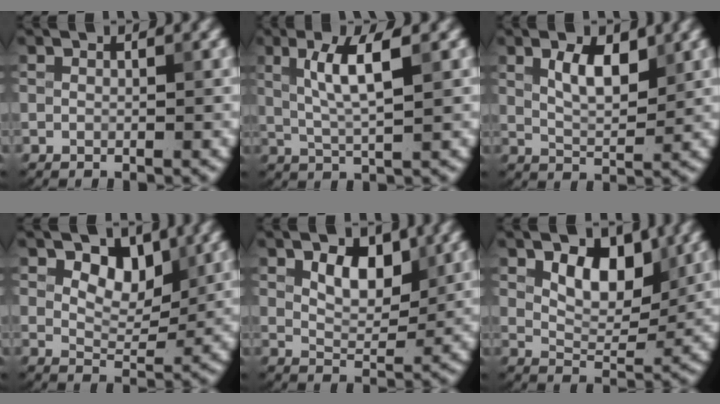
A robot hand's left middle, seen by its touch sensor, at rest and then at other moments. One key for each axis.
{"total": 4.7, "fx": 1.4, "fy": 0.8, "fz": 4.4, "tx": -0.088, "ty": 0.001, "tz": 0.029}
{"total": 3.7, "fx": 1.7, "fy": 1.5, "fz": 2.9, "tx": -0.055, "ty": 0.000, "tz": 0.032}
{"total": 4.1, "fx": 1.9, "fy": 2.5, "fz": 2.6, "tx": -0.041, "ty": -0.005, "tz": 0.024}
{"total": 4.1, "fx": 1.7, "fy": 2.3, "fz": 2.9, "tx": -0.050, "ty": -0.002, "tz": 0.027}
{"total": 5.2, "fx": 2.2, "fy": 3.0, "fz": 3.7, "tx": -0.063, "ty": -0.007, "tz": 0.031}